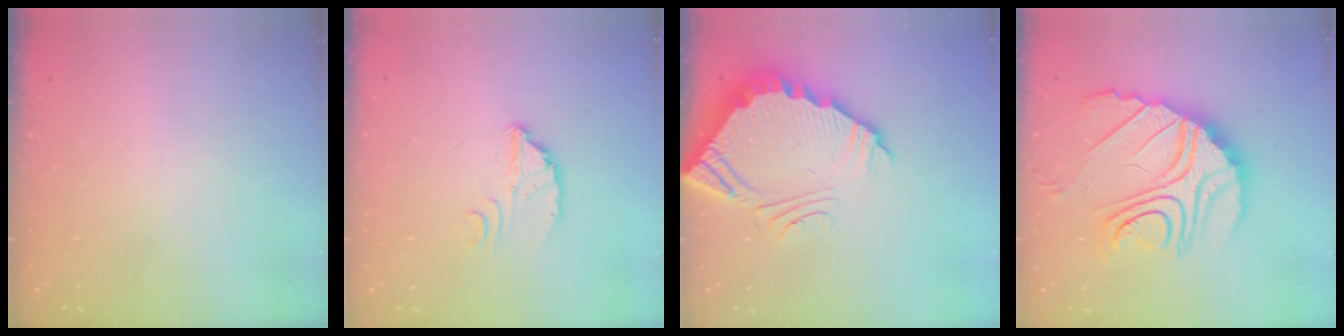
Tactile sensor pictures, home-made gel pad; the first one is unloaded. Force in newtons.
{"total": 2.9, "press": 2.9, "slide": 0.2}
{"total": 5.8, "press": 5.8, "slide": 0.5}
{"total": 21.8, "press": 21.7, "slide": 2.1}